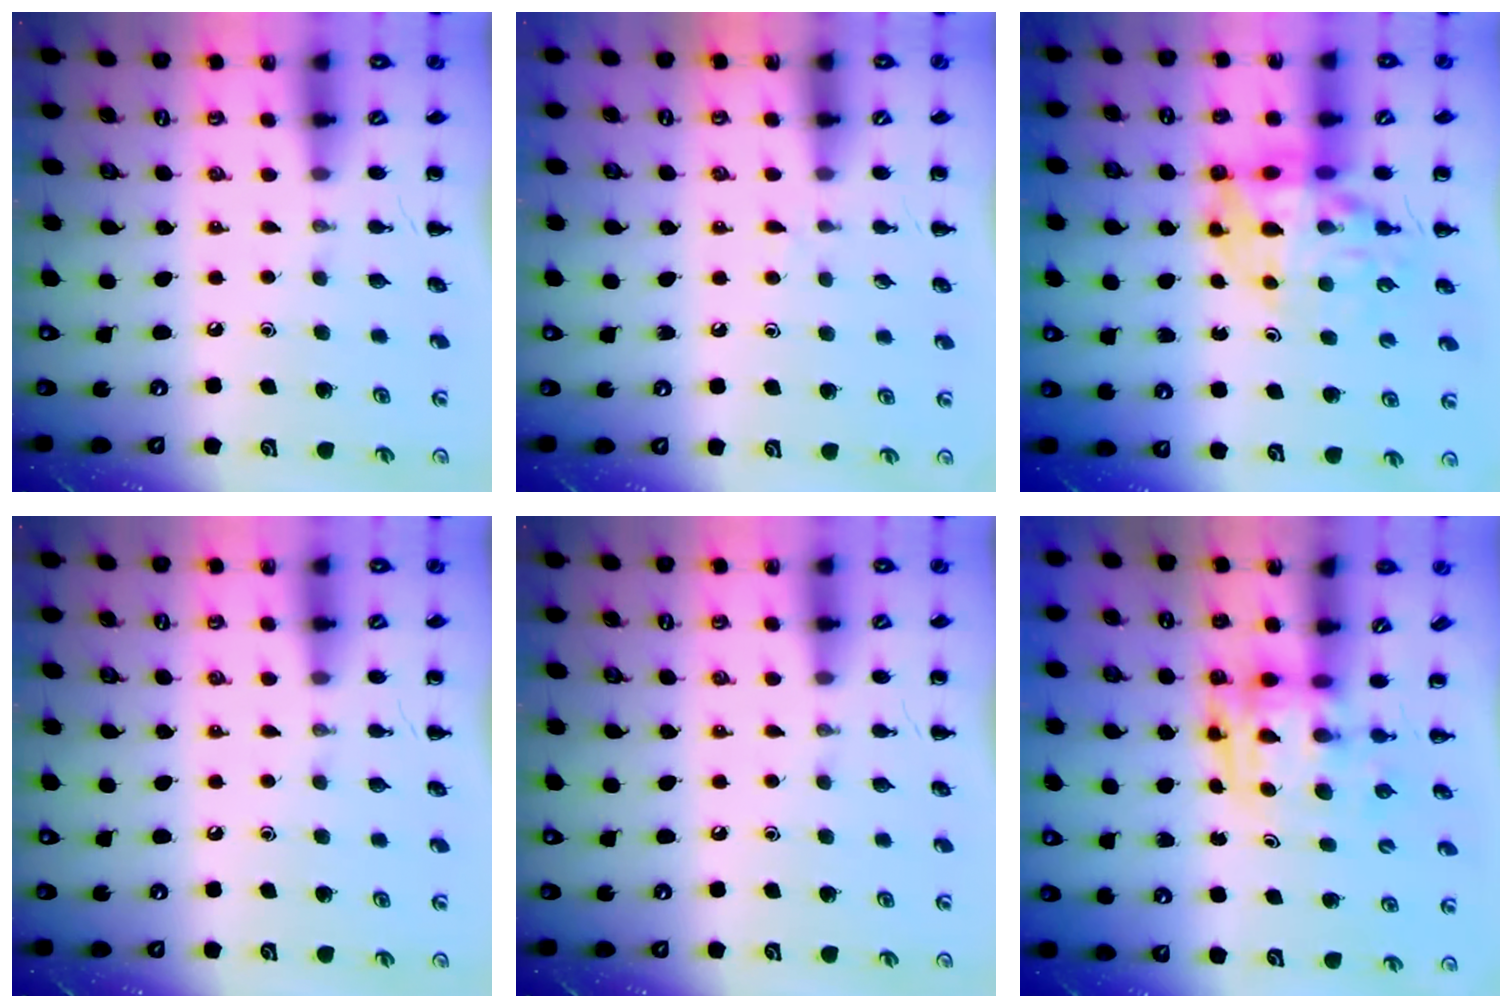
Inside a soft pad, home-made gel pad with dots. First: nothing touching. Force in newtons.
{"total": 4.0, "press": 3.6, "slide": 1.7}
{"total": 13.5, "press": 13.0, "slide": 3.4}
{"total": 0.0}
{"total": 0.0}
{"total": 3.9, "press": 3.8, "slide": 0.7}